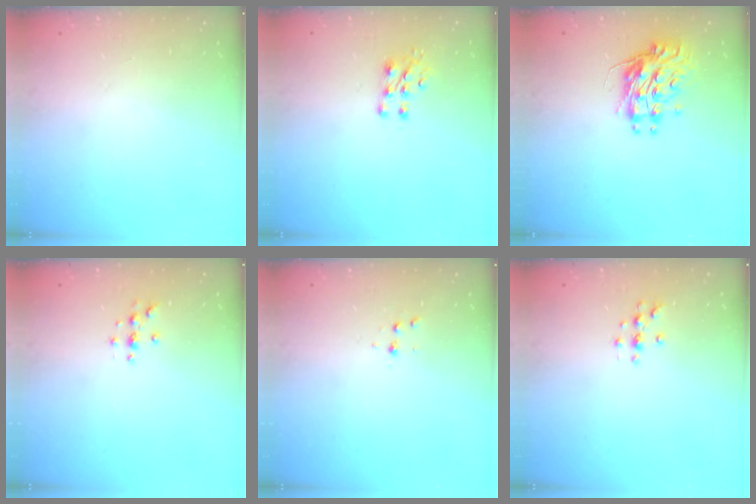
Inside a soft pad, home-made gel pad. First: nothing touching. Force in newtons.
{"total": 7.1, "press": 7.0, "slide": 0.9}
{"total": 10.7, "press": 10.6, "slide": 0.7}
{"total": 2.7, "press": 2.7, "slide": 0.3}
{"total": 3.6, "press": 3.4, "slide": 1.0}
{"total": 3.5, "press": 3.5, "slide": 0.4}